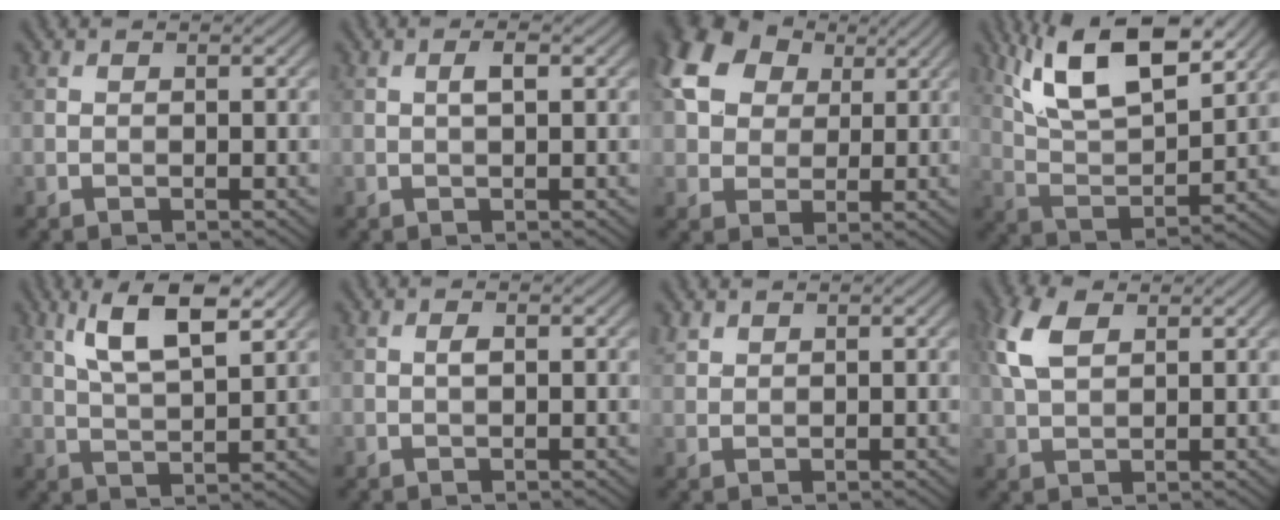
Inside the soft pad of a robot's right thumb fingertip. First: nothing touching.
{"total": 1.4, "force": [0.3, 0.3, 1.4], "torque": [-0.025, 0.005, 0.006]}
{"total": 11.7, "force": [4.5, 8.5, 6.5], "torque": [-0.176, 0.035, 0.077]}
{"total": 14.9, "force": [9.0, 5.1, 10.7], "torque": [-0.219, 0.015, 0.152]}
{"total": 8.8, "force": [4.7, 2.4, 7.0], "torque": [-0.136, 0.008, 0.089]}
{"total": 0.9, "force": [0.1, 0.3, 0.8], "torque": [-0.017, 0.002, 0.002]}
{"total": 1.5, "force": [1.2, 0.7, 0.4], "torque": [-0.013, 0.004, 0.032]}
{"total": 6.0, "force": [2.6, 3.1, 4.5], "torque": [-0.116, 0.015, 0.050]}